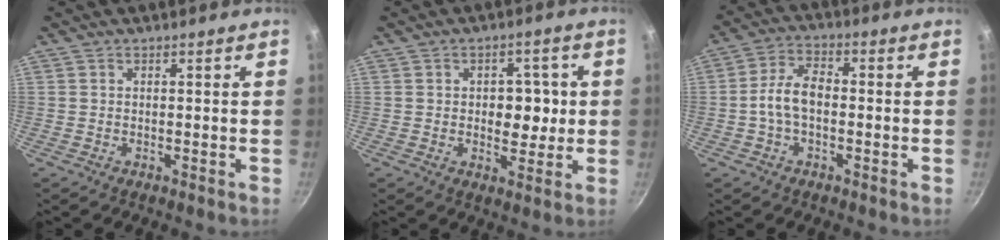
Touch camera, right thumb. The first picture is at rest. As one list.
[{"total": 7.1, "force": [0.4, 4.9, 5.1], "torque": [-0.033, 0.003, 0.004]}, {"total": 7.0, "force": [-1.0, 4.1, 5.6], "torque": [-0.098, 0.031, -0.028]}]